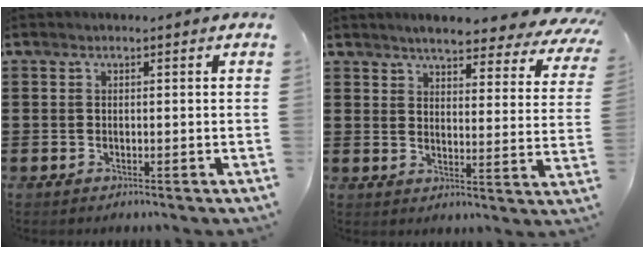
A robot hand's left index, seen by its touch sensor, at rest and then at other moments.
{"total": 5.6, "force": [5.1, 0.4, 2.3], "torque": [-0.057, -0.031, 0.085]}